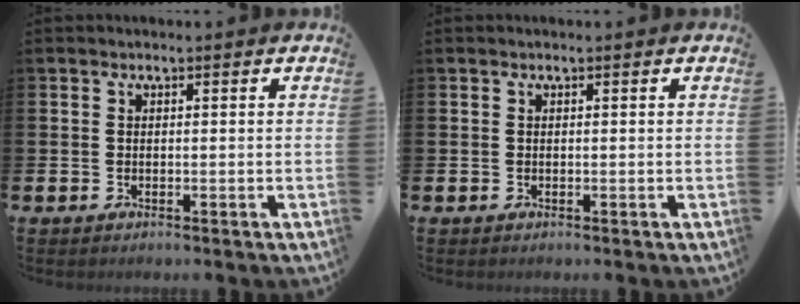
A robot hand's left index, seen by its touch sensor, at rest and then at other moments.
{"total": 0.0}